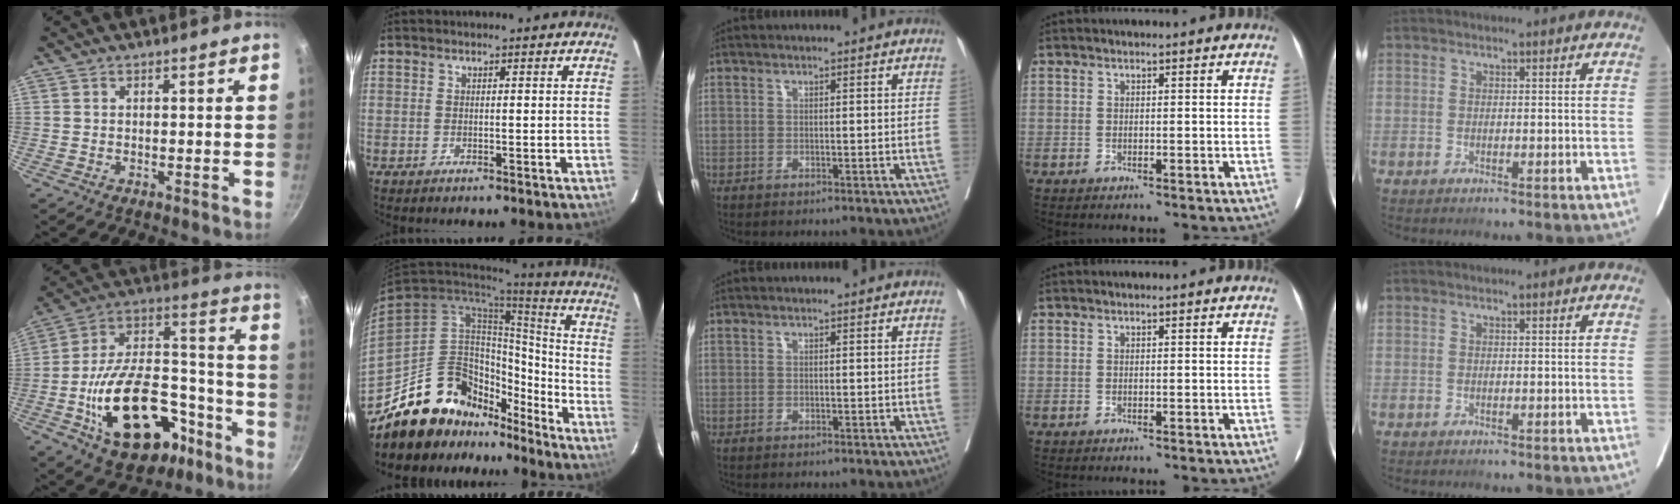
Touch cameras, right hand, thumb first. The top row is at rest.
{"thumb": {"total": 25.7, "force": [-11.1, 14.2, 18.4], "torque": [-0.323, 0.077, -0.170]}, "index": {"total": 19.3, "force": [-15.2, 10.1, 6.4], "torque": [-0.117, 0.066, -0.243]}}